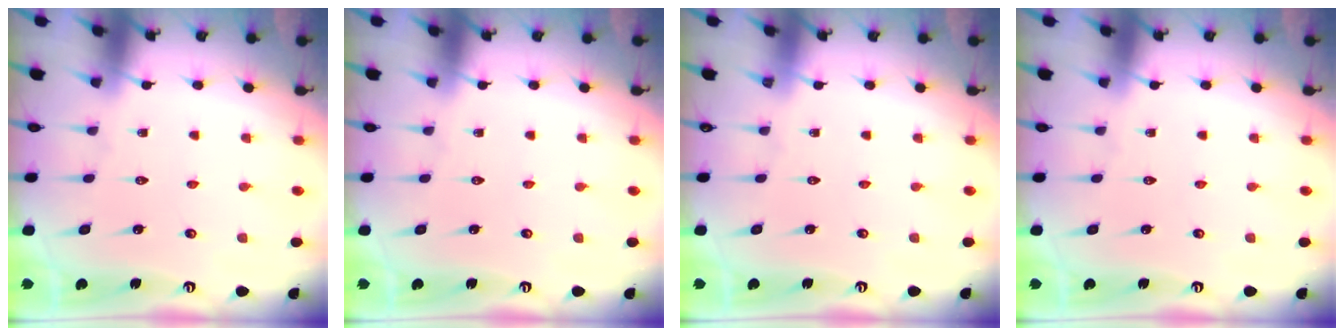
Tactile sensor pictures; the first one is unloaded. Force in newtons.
{"total": 0.0}
{"total": 0.0}
{"total": 0.0}